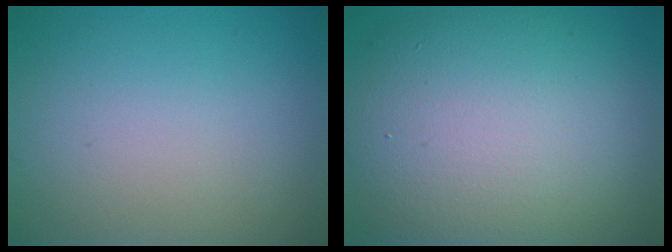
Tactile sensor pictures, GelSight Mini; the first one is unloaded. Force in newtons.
{"total": 12.7, "press": 12.6, "slide": 0.8}